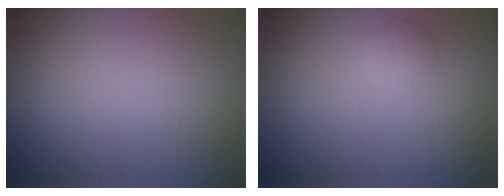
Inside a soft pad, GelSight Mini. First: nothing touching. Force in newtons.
{"total": 1.2, "press": 1.2, "slide": 0.1}